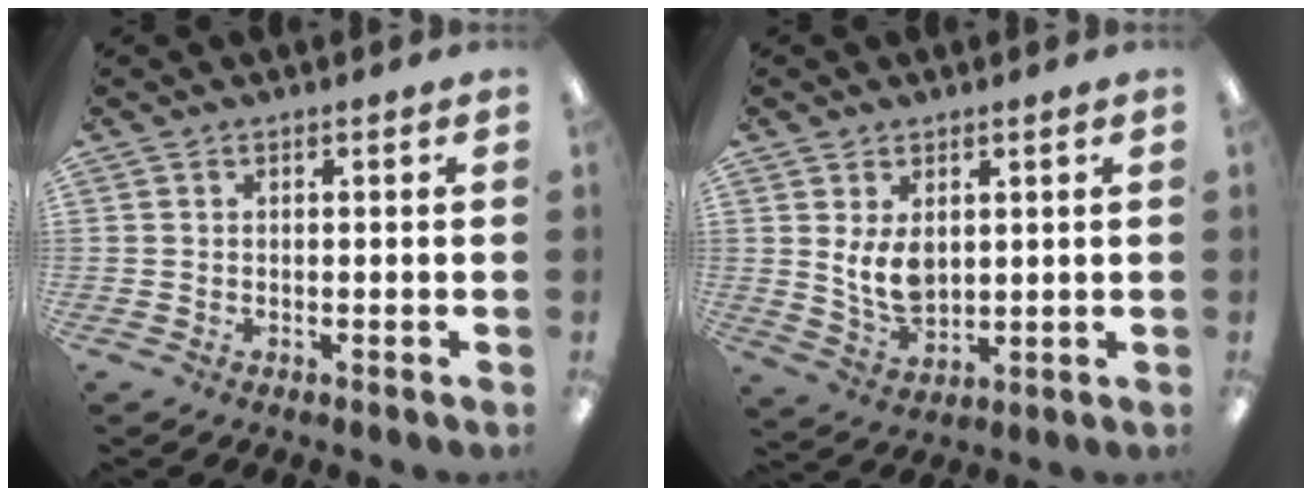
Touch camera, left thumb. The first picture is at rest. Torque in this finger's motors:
{"motor_torque": [-0.07, 0.47, 0.44, -0.44, 0.05]}